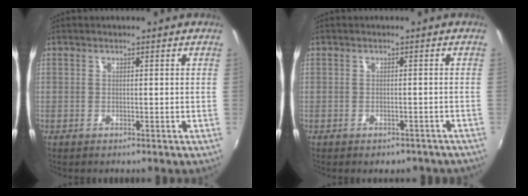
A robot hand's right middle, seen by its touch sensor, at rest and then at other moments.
{"total": 5.6, "force": [-4.5, 2.5, 2.1], "torque": [-0.033, -0.011, -0.046]}